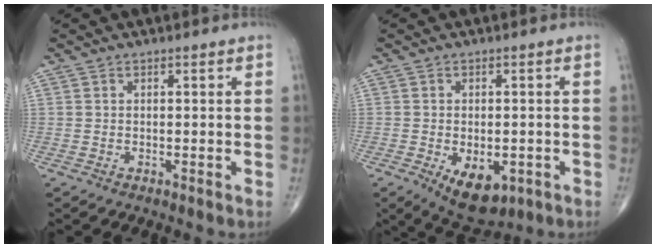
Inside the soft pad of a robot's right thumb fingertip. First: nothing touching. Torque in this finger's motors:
{"motor_torque": [0.01, 0.27, 0.43, 0.29, -0.01]}